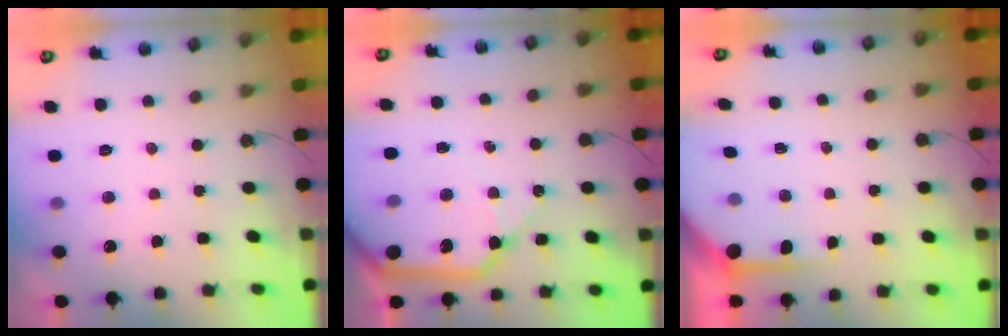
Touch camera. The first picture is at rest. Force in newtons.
{"total": 17.3, "press": 17.1, "slide": 2.9}
{"total": 4.9, "press": 4.9, "slide": 0.3}